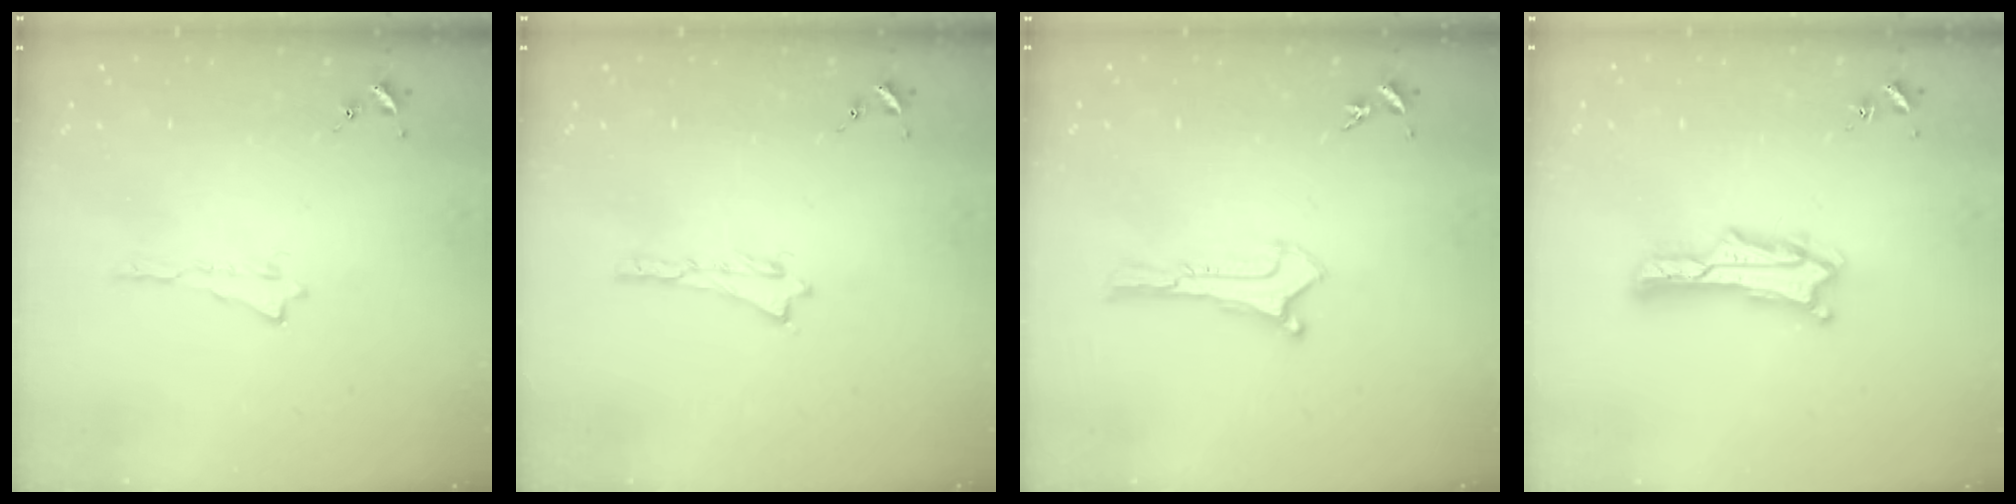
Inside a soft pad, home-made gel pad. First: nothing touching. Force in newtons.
{"total": 0.0}
{"total": 0.0}
{"total": 5.0, "press": 5.0, "slide": 0.6}